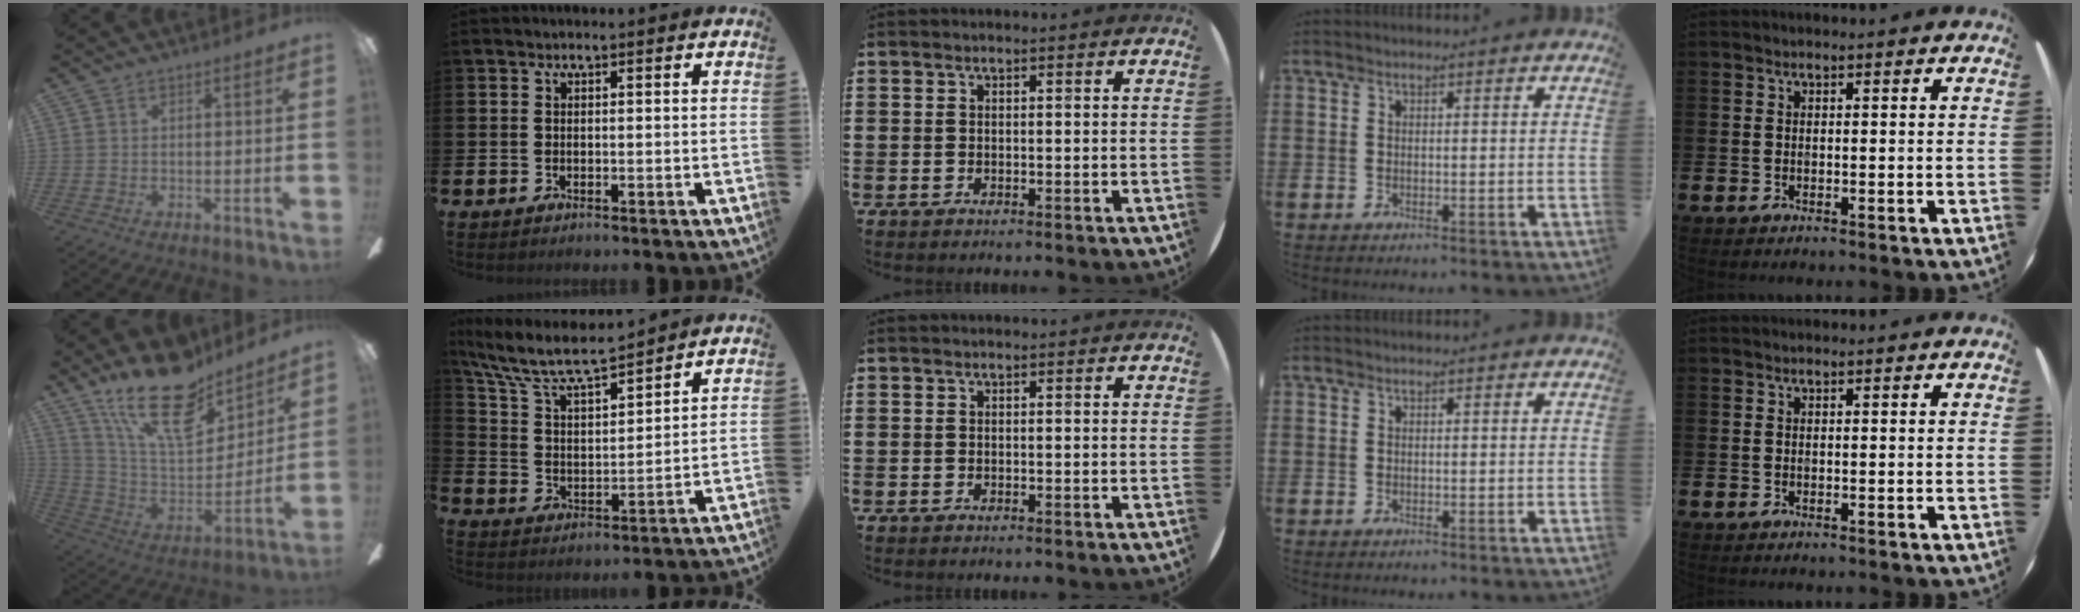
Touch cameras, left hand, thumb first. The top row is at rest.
{"thumb": {"total": 22.2, "force": [15.5, 9.3, 12.8], "torque": [-0.225, -0.095, 0.277]}, "index": {"total": 8.7, "force": [8.0, 1.4, 3.2], "torque": [-0.101, -0.047, 0.139]}}